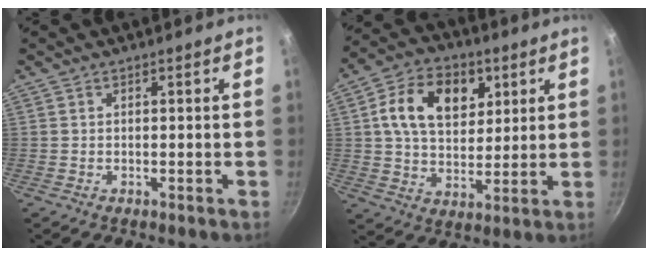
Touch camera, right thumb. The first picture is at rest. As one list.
[{"total": 15.3, "force": [4.8, 10.5, 10.0], "torque": [-0.138, -0.004, 0.072]}]